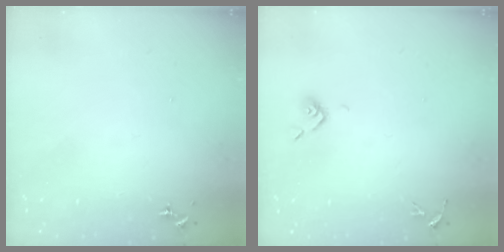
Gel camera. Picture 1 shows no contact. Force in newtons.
{"total": 4.4, "press": 4.4, "slide": 0.7}